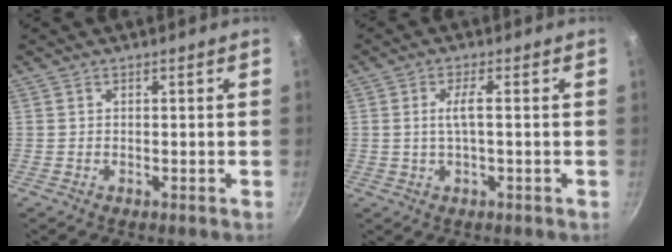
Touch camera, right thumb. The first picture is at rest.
{"total": 3.4, "force": [0.1, 0.5, 3.3], "torque": [-0.072, 0.008, 0.003]}